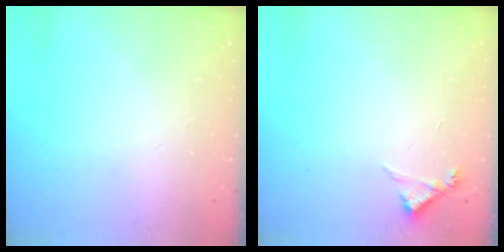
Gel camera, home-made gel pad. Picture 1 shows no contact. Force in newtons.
{"total": 5.0, "press": 5.0, "slide": 0.5}